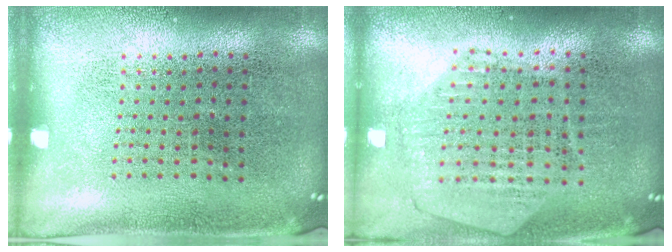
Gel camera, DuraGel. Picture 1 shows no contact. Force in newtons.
{"total": 0.6, "press": 0.6, "slide": 0.1}